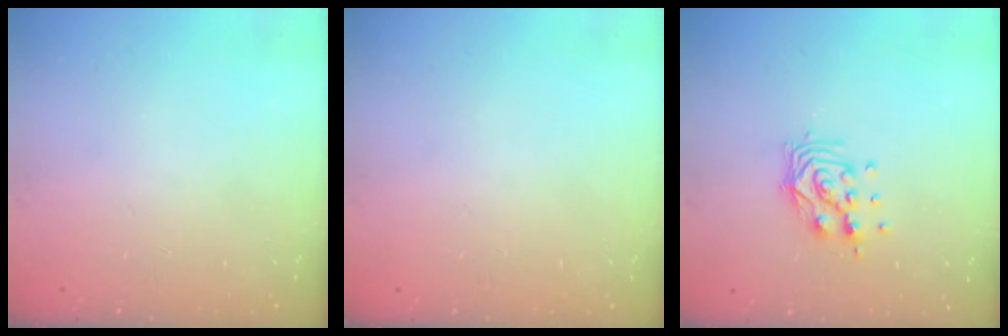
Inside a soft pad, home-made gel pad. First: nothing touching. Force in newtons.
{"total": 0.0}
{"total": 10.0, "press": 9.9, "slide": 0.7}